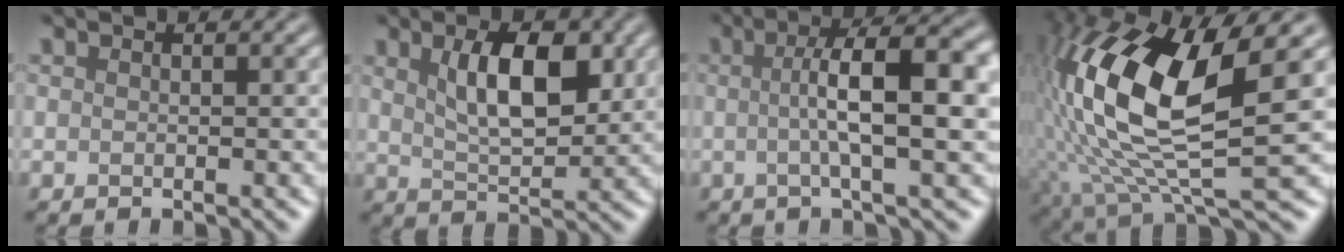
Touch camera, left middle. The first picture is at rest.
{"total": 3.4, "force": [0.7, 0.6, 3.3], "torque": [-0.085, -0.026, 0.053]}
{"total": 7.4, "force": [-0.1, 0.3, 7.4], "torque": [-0.107, -0.005, 0.029]}
{"total": 11.5, "force": [0.5, 3.3, 11.0], "torque": [-0.273, -0.026, 0.052]}